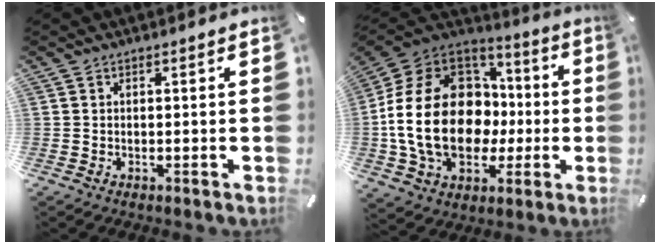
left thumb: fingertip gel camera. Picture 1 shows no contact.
{"total": 23.6, "force": [-2.6, 17.0, 16.2], "torque": [-0.354, 0.008, -0.039]}